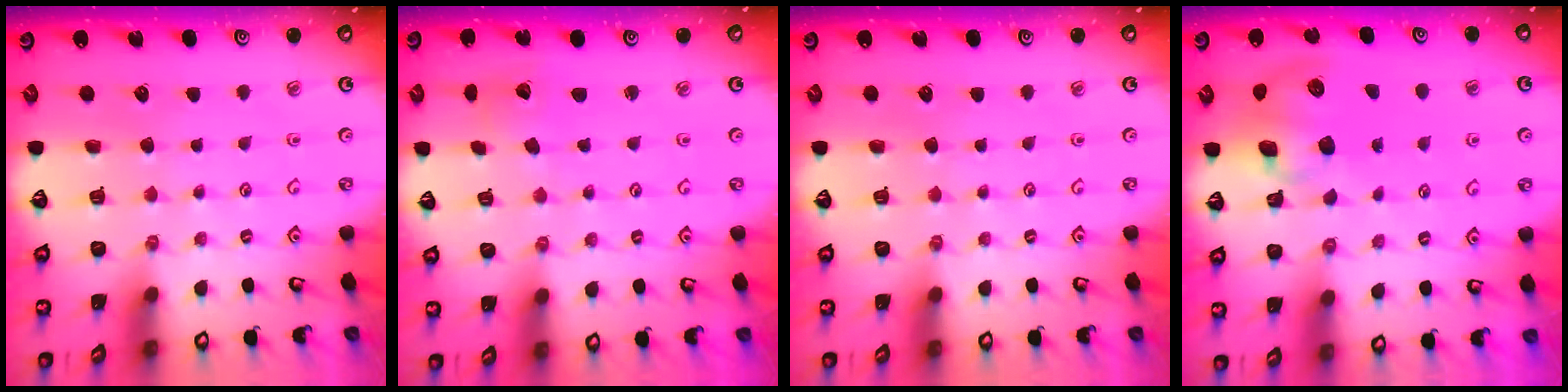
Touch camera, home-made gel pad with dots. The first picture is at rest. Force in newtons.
{"total": 2.2, "press": 2.2, "slide": 0.3}
{"total": 0.0}
{"total": 11.5, "press": 11.4, "slide": 1.7}